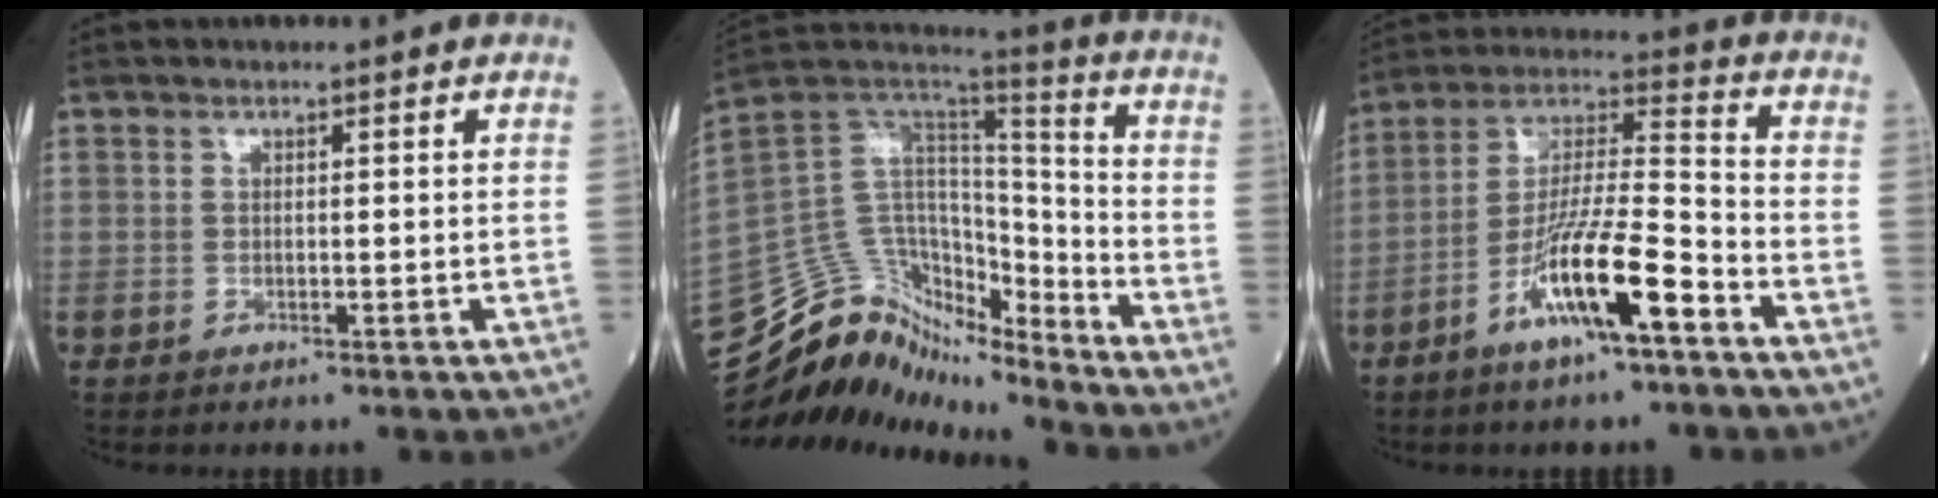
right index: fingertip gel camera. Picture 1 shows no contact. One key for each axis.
{"total": 17.8, "fx": -16.2, "fy": 6.1, "fz": 3.8, "tx": -0.073, "ty": 0.084, "tz": -0.276}
{"total": 13.4, "fx": -7.0, "fy": 1.4, "fz": 11.3, "tx": -0.216, "ty": -0.002, "tz": -0.129}